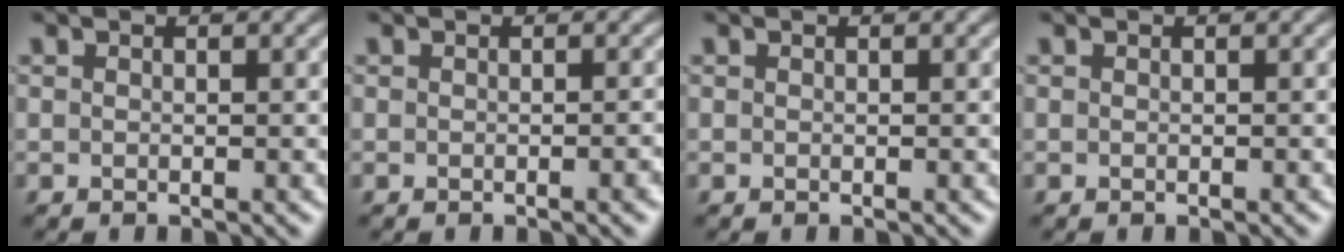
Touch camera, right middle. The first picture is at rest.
{"total": 1.1, "force": [-0.4, 0.2, 1.0], "torque": [-0.011, 0.001, -0.006]}
{"total": 0.0}
{"total": 0.0}